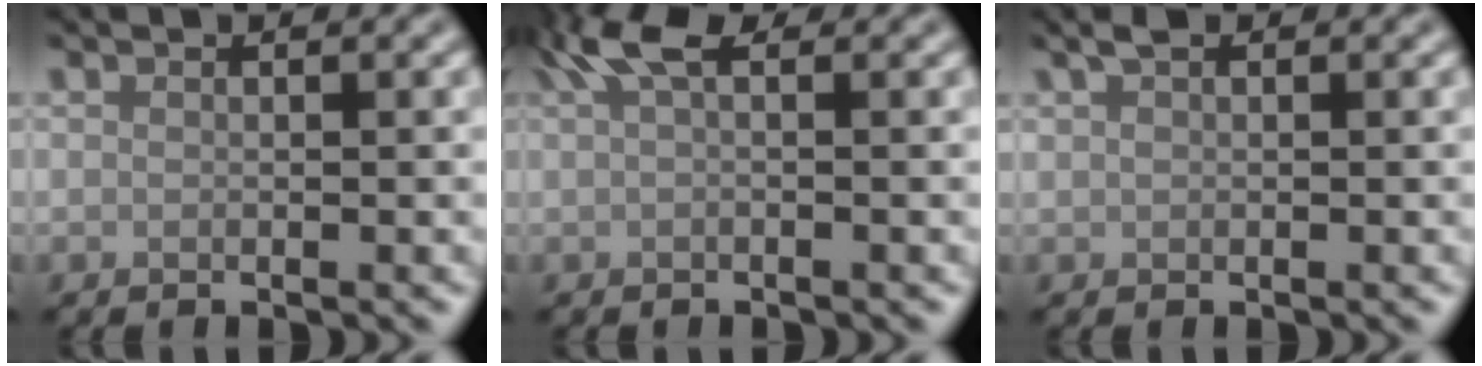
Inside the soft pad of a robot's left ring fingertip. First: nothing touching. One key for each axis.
{"total": 3.0, "fx": 1.5, "fy": 0.8, "fz": 2.5, "tx": -0.043, "ty": 0.007, "tz": 0.023}
{"total": 1.4, "fx": 0.8, "fy": 0.8, "fz": 0.9, "tx": -0.018, "ty": 0.006, "tz": 0.013}